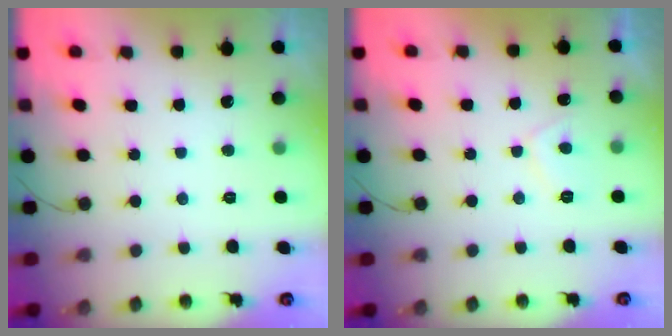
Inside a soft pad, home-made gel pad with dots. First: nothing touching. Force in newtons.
{"total": 3.1, "press": 3.0, "slide": 0.7}